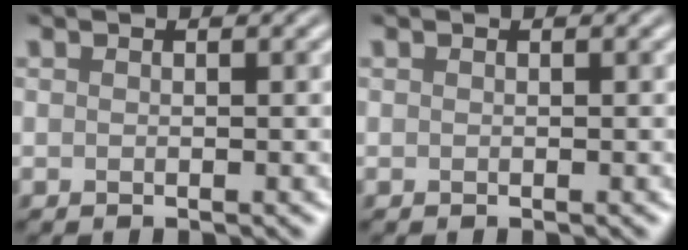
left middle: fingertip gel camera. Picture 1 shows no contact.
{"total": 0.0}